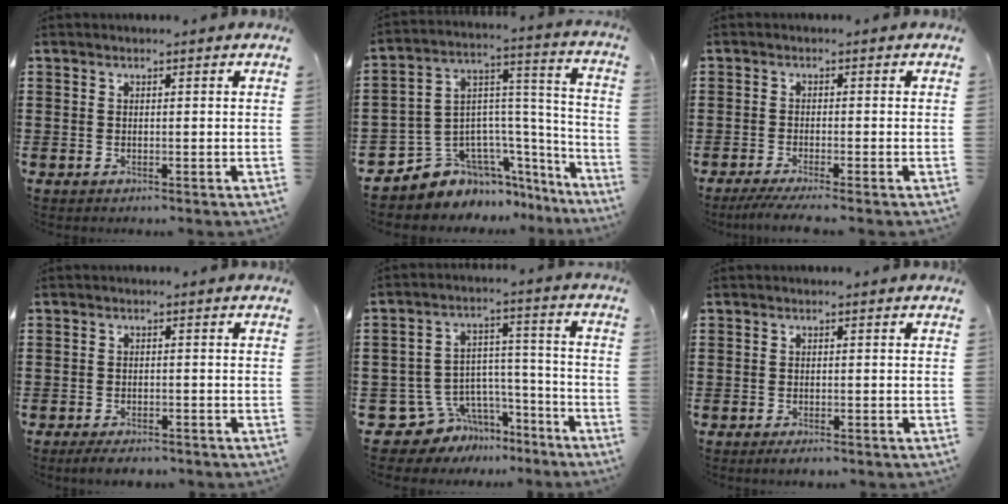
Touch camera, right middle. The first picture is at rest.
{"total": 7.3, "force": [-5.6, 4.7, -0.2], "torque": [-0.020, -0.010, -0.104]}
{"total": 2.6, "force": [-2.2, -0.3, 1.3], "torque": [-0.029, -0.007, -0.042]}
{"total": 2.2, "force": [-2.1, 0.3, 0.6], "torque": [-0.013, 0.001, -0.042]}
{"total": 7.4, "force": [-5.5, 4.9, 0.8], "torque": [-0.035, 0.009, -0.101]}
{"total": 0.9, "force": [-0.9, 0.0, 0.4], "torque": [-0.011, -0.005, -0.015]}